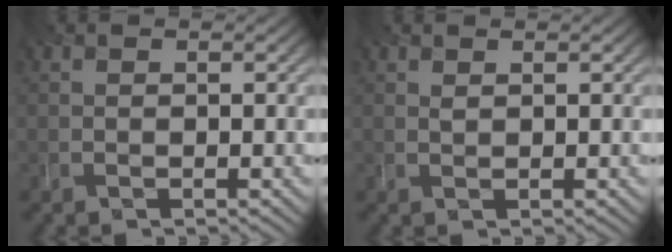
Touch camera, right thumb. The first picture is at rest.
{"total": 0.6, "force": [0.5, 0.0, 0.2], "torque": [-0.005, 0.001, 0.010]}